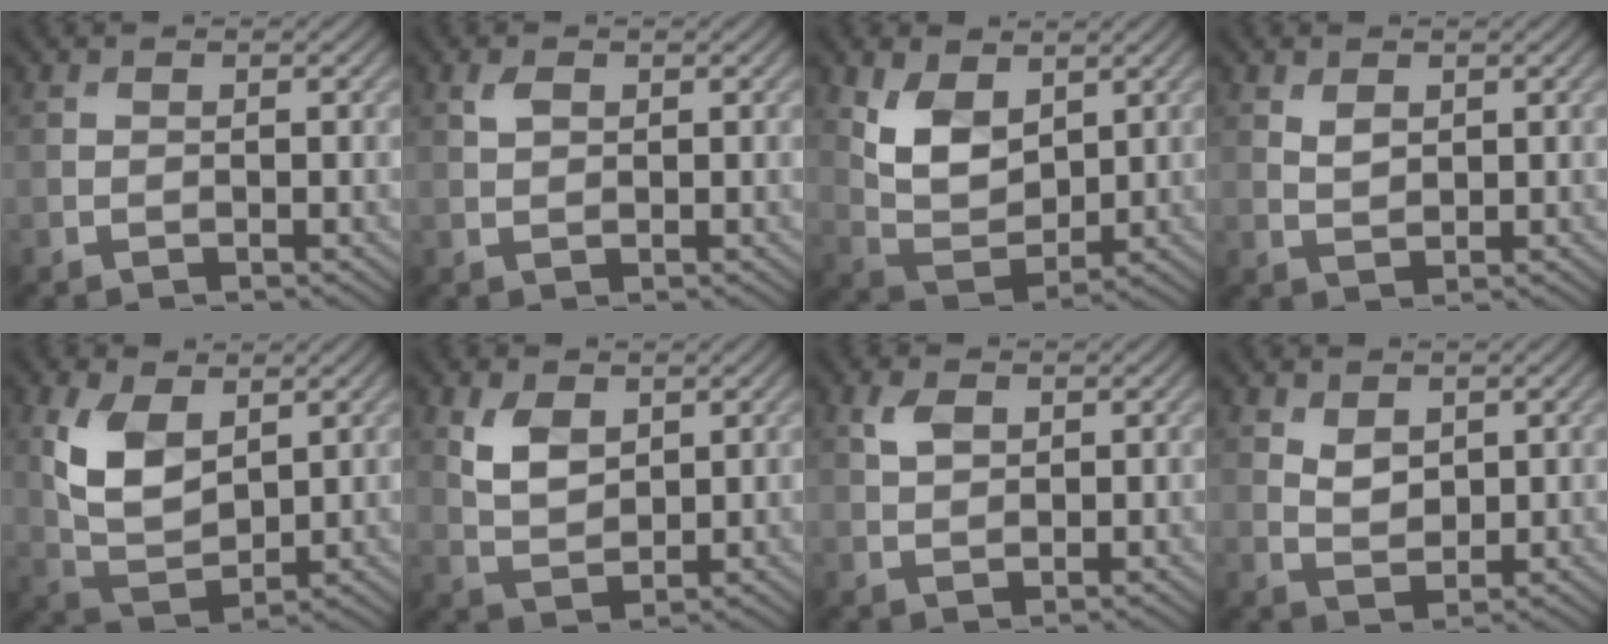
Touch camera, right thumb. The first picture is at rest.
{"total": 1.5, "force": [0.7, 0.9, 1.0], "torque": [-0.025, 0.002, 0.013]}
{"total": 7.0, "force": [3.2, 4.2, 4.6], "torque": [-0.100, -0.016, 0.061]}
{"total": 1.8, "force": [1.0, 1.0, 1.1], "torque": [-0.027, -0.003, 0.023]}
{"total": 8.5, "force": [2.9, 4.8, 6.3], "torque": [-0.142, -0.004, 0.059]}
{"total": 4.6, "force": [2.1, 2.7, 3.1], "torque": [-0.074, -0.004, 0.045]}
{"total": 2.6, "force": [1.2, 1.5, 1.7], "torque": [-0.042, 0.003, 0.024]}
{"total": 2.7, "force": [1.5, 1.6, 1.7], "torque": [-0.037, -0.006, 0.033]}